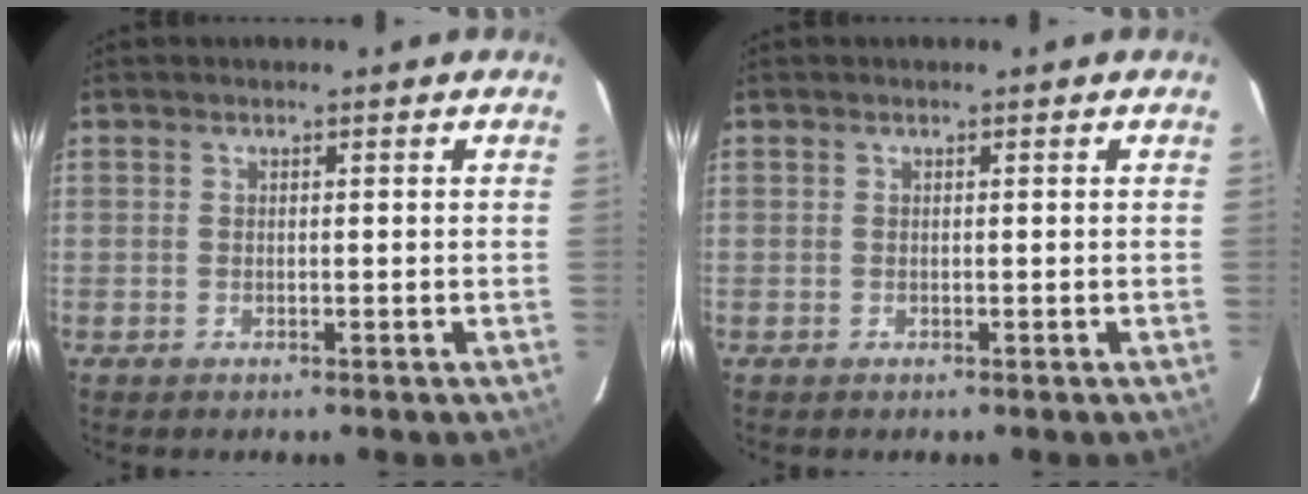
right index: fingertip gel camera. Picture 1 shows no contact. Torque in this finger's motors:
{"motor_torque": [0.00, 0.00, 0.01, 0.00]}